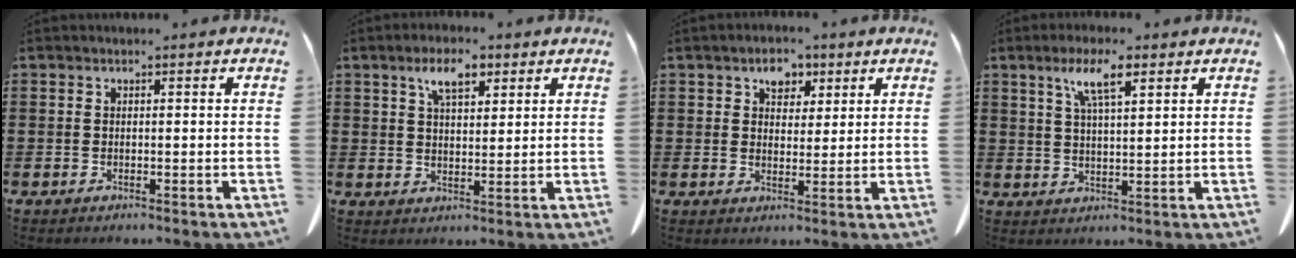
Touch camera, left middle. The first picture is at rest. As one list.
[{"total": 5.7, "force": [3.4, 2.4, 4.0], "torque": [-0.072, 0.004, 0.055]}, {"total": 4.1, "force": [2.5, 2.8, 1.6], "torque": [-0.021, 0.004, 0.040]}, {"total": 6.7, "force": [3.8, 1.5, 5.3], "torque": [-0.107, 0.006, 0.064]}]